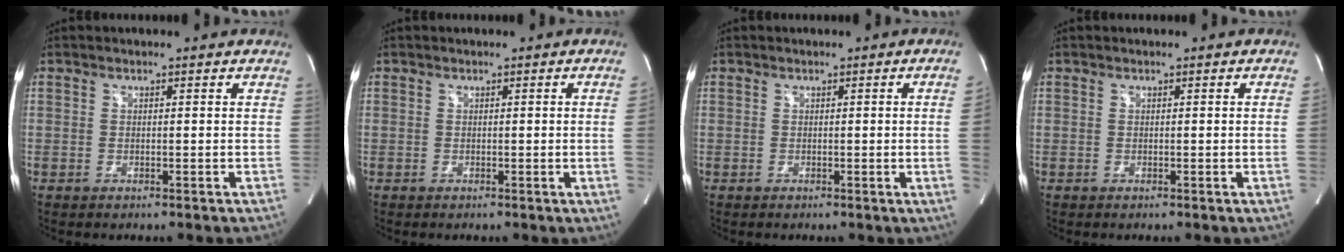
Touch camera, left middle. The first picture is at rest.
{"total": 2.0, "force": [-0.1, -0.9, 1.8], "torque": [-0.024, -0.001, 0.000]}
{"total": 3.1, "force": [-0.1, -1.4, 2.7], "torque": [-0.035, -0.004, 0.000]}
{"total": 1.0, "force": [-0.1, -0.5, 0.9], "torque": [-0.009, -0.001, -0.002]}